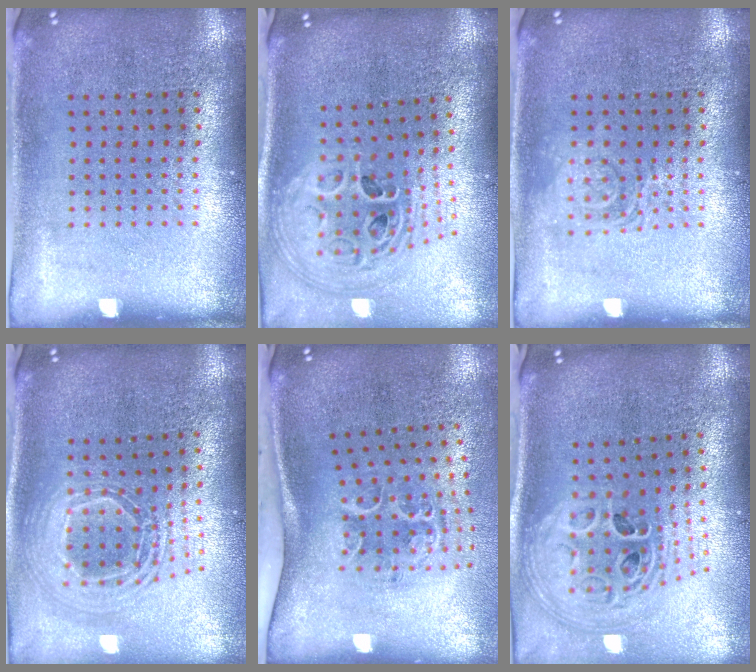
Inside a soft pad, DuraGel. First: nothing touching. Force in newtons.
{"total": 3.0, "press": 2.0, "slide": 2.2}
{"total": 2.0, "press": 2.0, "slide": 0.3}
{"total": 2.2, "press": 1.7, "slide": 1.5}
{"total": 1.6, "press": 1.3, "slide": 1.0}
{"total": 3.0, "press": 2.0, "slide": 2.2}